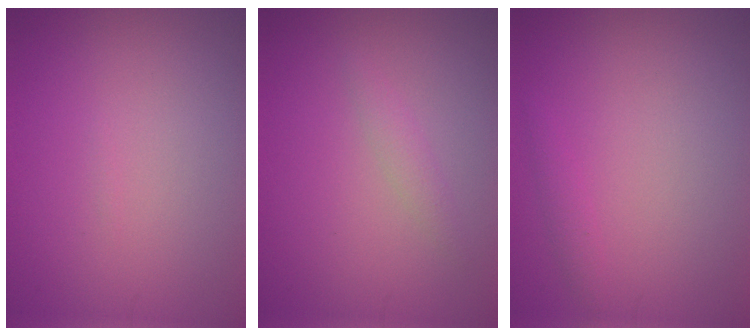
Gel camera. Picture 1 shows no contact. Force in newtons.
{"total": 1.1, "press": 1.1, "slide": 0.0}
{"total": 0.8, "press": 0.8, "slide": 0.2}